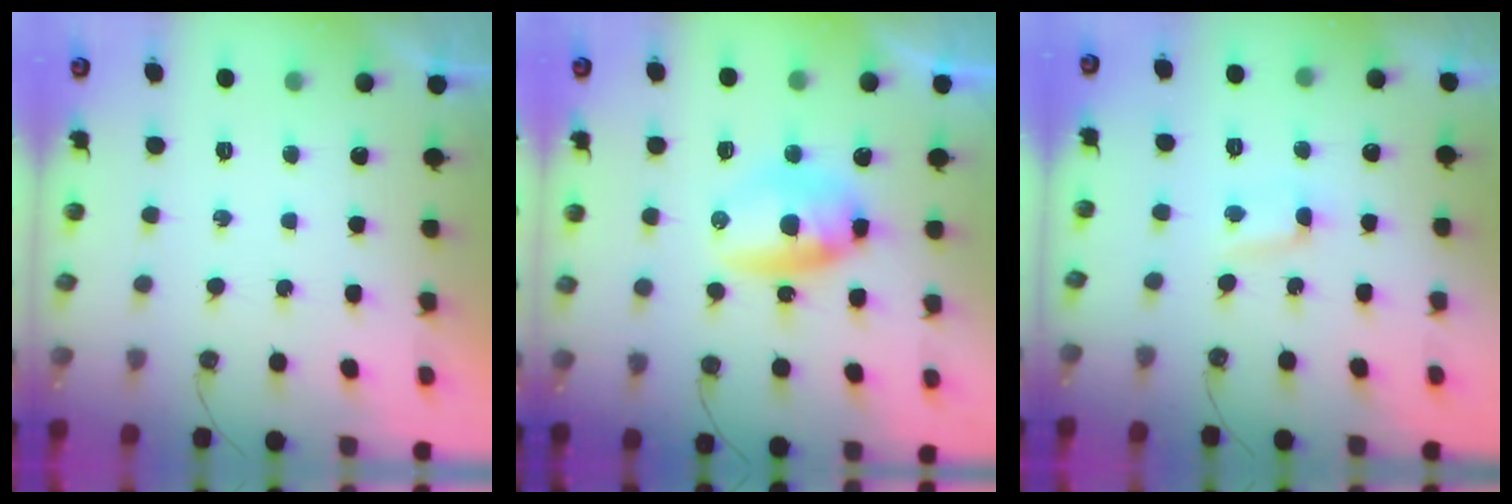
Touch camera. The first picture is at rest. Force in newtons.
{"total": 17.5, "press": 10.4, "slide": 14.1}
{"total": 1.6, "press": 1.5, "slide": 0.2}